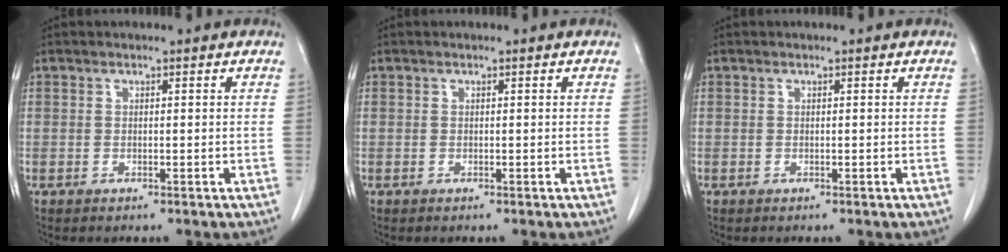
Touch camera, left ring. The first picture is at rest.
{"total": 0.0}
{"total": 0.0}